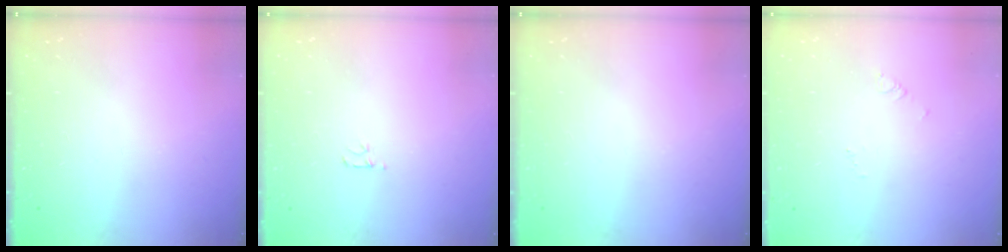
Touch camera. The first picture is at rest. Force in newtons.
{"total": 2.7, "press": 2.7, "slide": 0.3}
{"total": 0.0}
{"total": 2.7, "press": 2.7, "slide": 0.2}